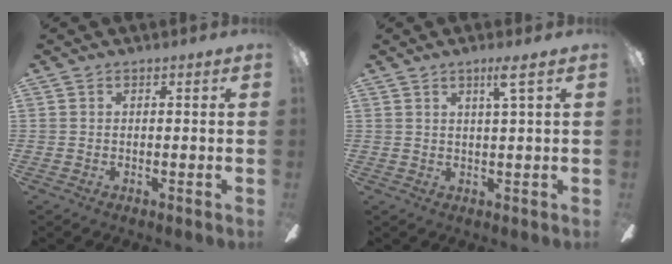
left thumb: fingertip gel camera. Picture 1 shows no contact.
{"total": 4.1, "force": [2.4, -0.1, 3.2], "torque": [-0.062, -0.003, 0.037]}